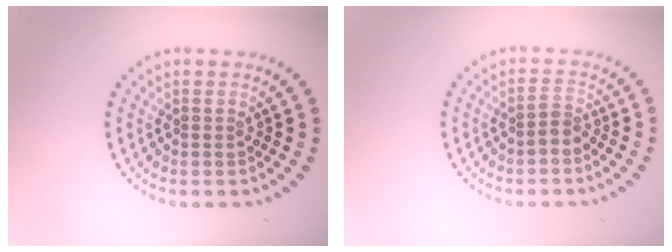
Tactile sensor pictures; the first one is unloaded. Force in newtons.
{"total": 1.7, "press": 1.3, "slide": 1.2}